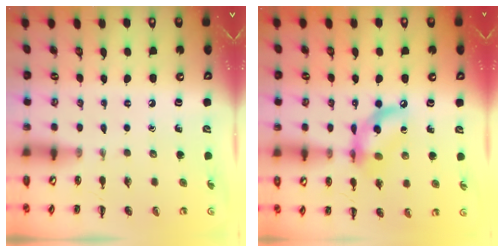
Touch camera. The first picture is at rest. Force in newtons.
{"total": 12.2, "press": 12.0, "slide": 2.6}